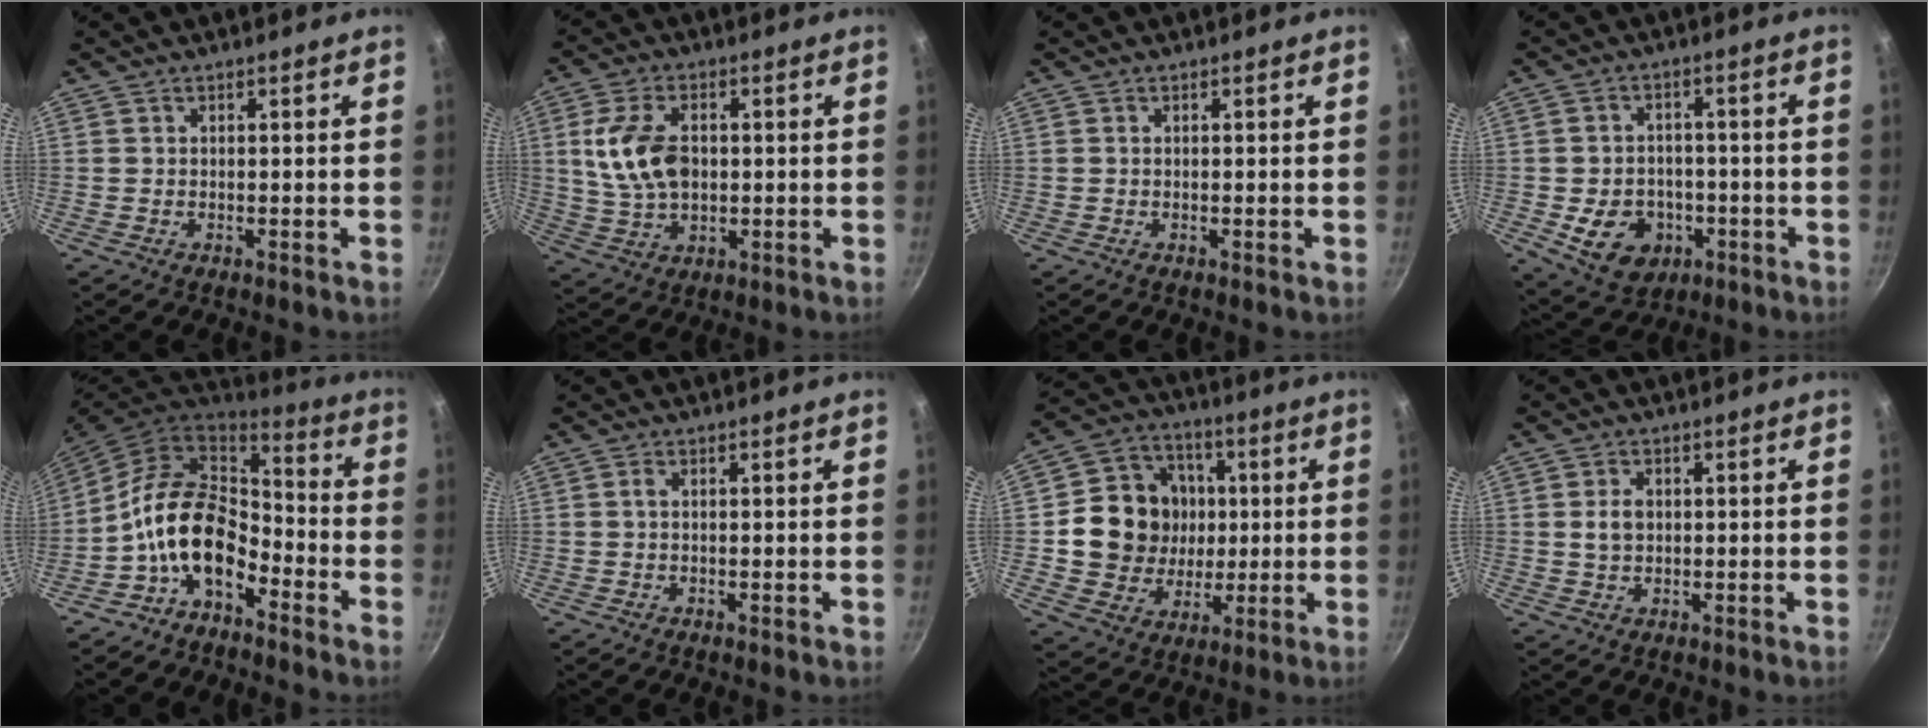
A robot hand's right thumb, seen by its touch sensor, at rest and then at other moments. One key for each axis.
{"total": 11.6, "fx": 1.3, "fy": 7.4, "fz": 8.8, "tx": -0.158, "ty": -0.001, "tz": 0.025}
{"total": 0.0}
{"total": 10.7, "fx": -3.3, "fy": 8.4, "fz": 5.8, "tx": -0.069, "ty": 0.017, "tz": -0.036}
{"total": 14.7, "fx": -5.7, "fy": 9.2, "fz": 9.9, "tx": -0.150, "ty": 0.063, "tz": -0.124}
{"total": 1.1, "fx": -0.1, "fy": 0.2, "fz": 1.0, "tx": -0.022, "ty": 0.001, "tz": -0.004}
{"total": 15.8, "fx": 1.1, "fy": 14.3, "fz": 6.7, "tx": -0.088, "ty": 0.016, "tz": 0.020}
{"total": 3.3, "fx": 0.4, "fy": 2.4, "fz": 2.3, "tx": -0.034, "ty": 0.004, "tz": 0.007}